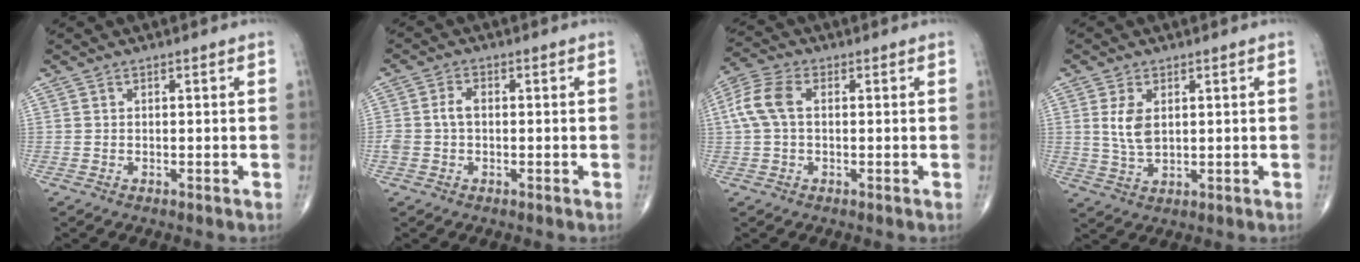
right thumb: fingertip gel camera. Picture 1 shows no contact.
{"total": 3.4, "force": [-0.1, 2.2, 2.6], "torque": [-0.061, 0.012, -0.005]}
{"total": 7.1, "force": [0.8, 4.3, 5.6], "torque": [-0.139, 0.023, 0.013]}
{"total": 5.3, "force": [1.3, 3.0, 4.3], "torque": [-0.081, -0.008, 0.030]}